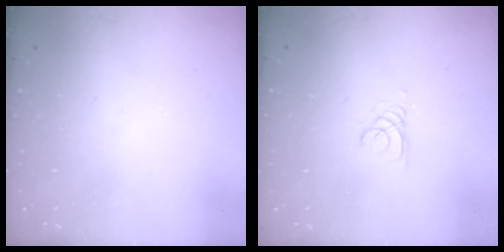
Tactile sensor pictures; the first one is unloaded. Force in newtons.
{"total": 1.3, "press": 1.3, "slide": 0.1}